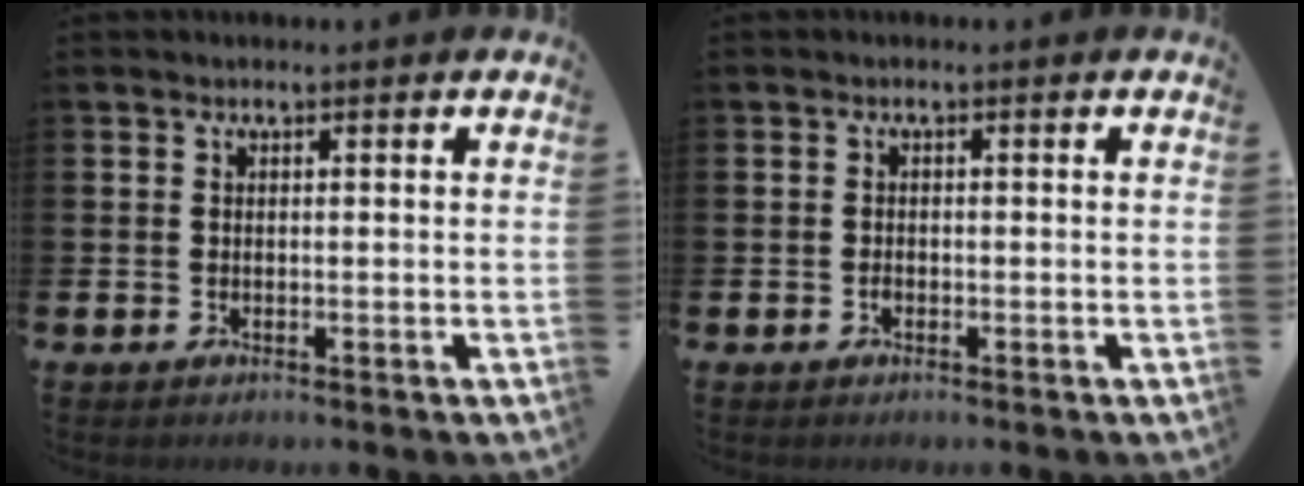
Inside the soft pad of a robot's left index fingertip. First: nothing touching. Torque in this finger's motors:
{"motor_torque": [0.04, 0.02, -0.01, 0.01]}